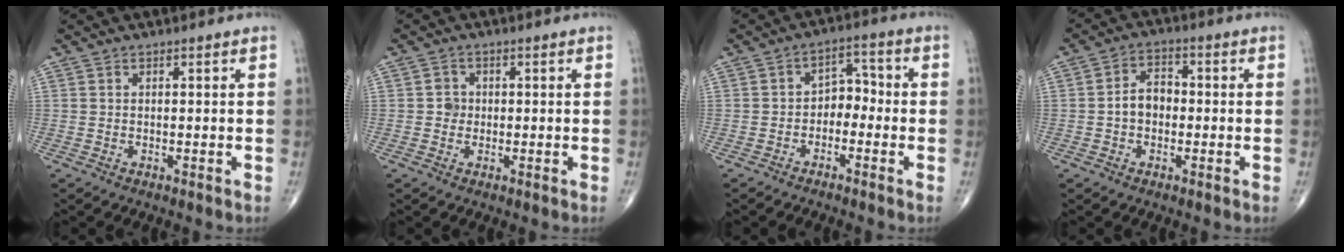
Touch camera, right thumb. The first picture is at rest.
{"total": 2.1, "force": [-0.1, 2.0, 0.7], "torque": [0.001, 0.006, -0.005]}
{"total": 5.1, "force": [-1.7, 3.6, 3.1], "torque": [-0.023, 0.034, -0.041]}
{"total": 5.4, "force": [-0.7, 4.0, 3.6], "torque": [-0.050, 0.024, -0.020]}